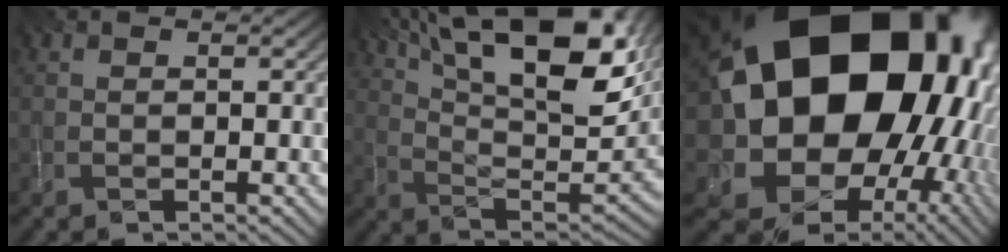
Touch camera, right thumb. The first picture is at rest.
{"total": 20.7, "force": [11.8, 7.6, 15.2], "torque": [-0.274, 0.036, 0.184]}
{"total": 23.6, "force": [3.8, 18.7, 14.0], "torque": [-0.303, -0.046, 0.096]}